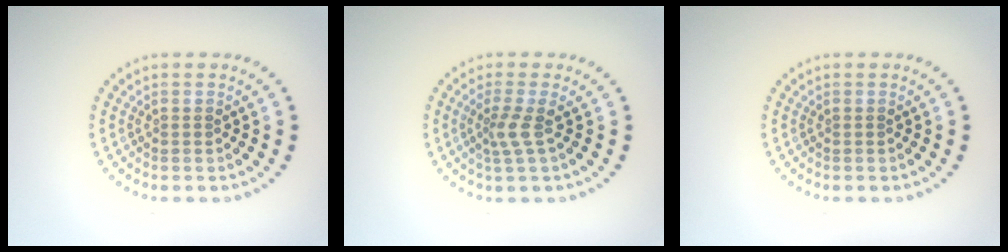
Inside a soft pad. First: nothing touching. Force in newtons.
{"total": 2.0, "press": 1.4, "slide": 1.5}
{"total": 0.0}